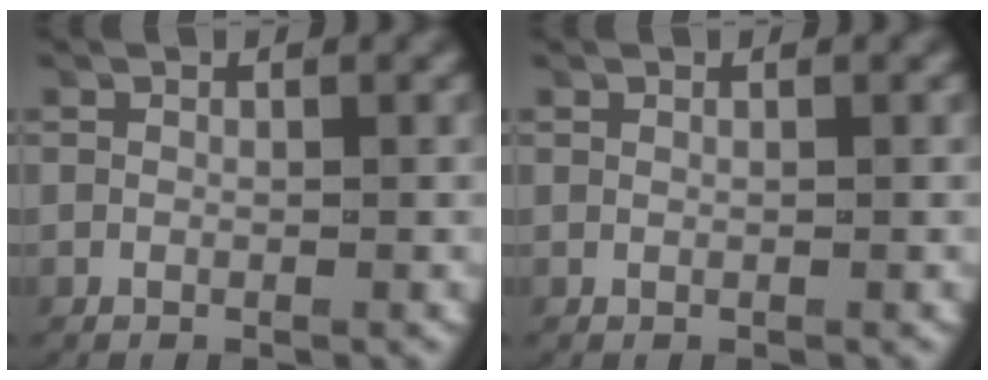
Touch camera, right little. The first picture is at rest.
{"total": 0.0}